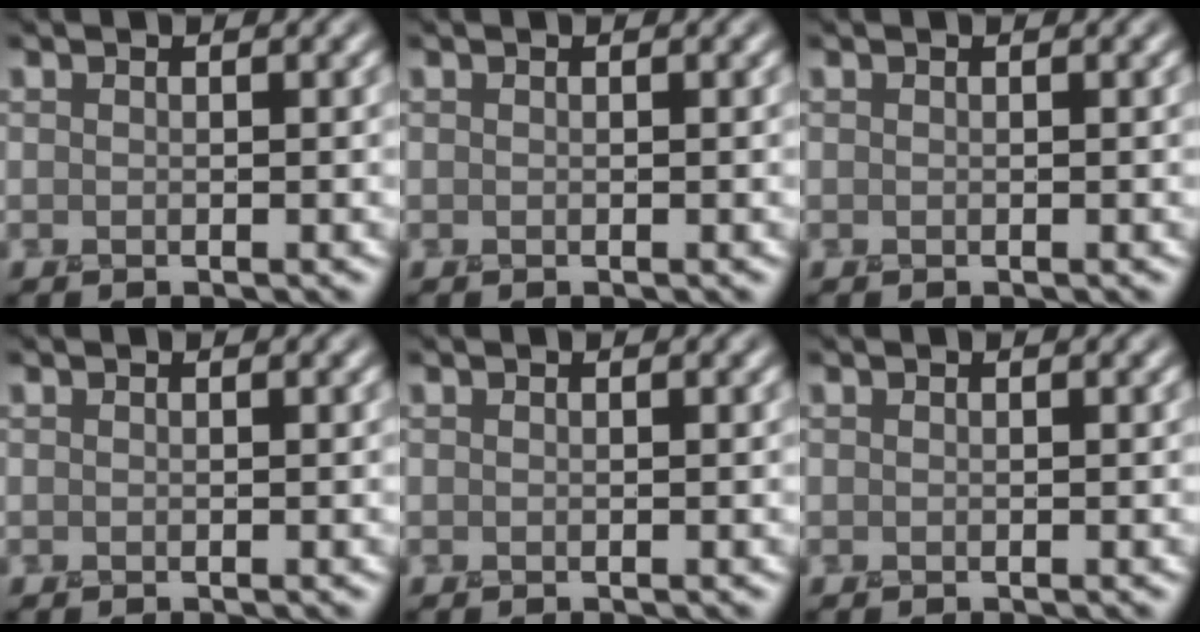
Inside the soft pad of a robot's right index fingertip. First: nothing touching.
{"total": 0.0}
{"total": 0.0}
{"total": 0.0}
{"total": 0.0}
{"total": 0.0}